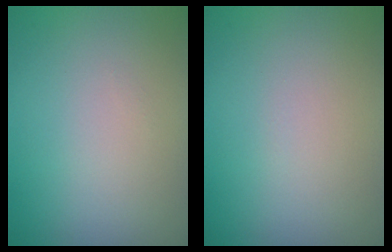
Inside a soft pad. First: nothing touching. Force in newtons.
{"total": 0.0}